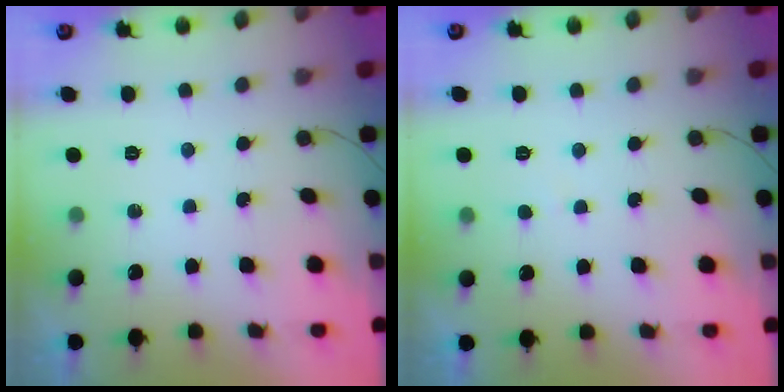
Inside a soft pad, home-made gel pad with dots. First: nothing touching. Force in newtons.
{"total": 1.3, "press": 1.3, "slide": 0.1}